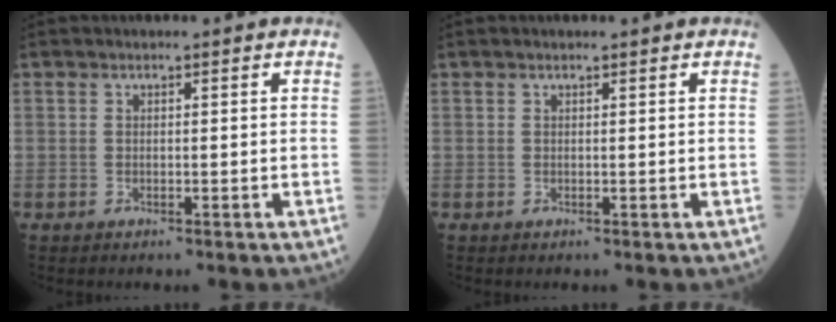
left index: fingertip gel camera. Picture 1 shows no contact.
{"total": 0.8, "force": [0.6, 0.0, 0.5], "torque": [-0.009, 0.006, 0.010]}